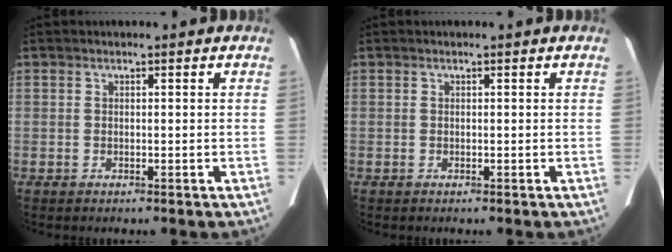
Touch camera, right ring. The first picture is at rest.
{"total": 0.0}